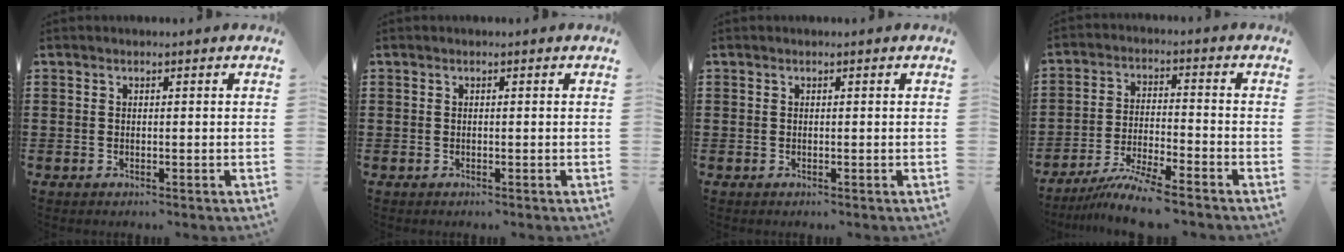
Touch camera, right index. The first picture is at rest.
{"total": 0.0}
{"total": 0.0}
{"total": 7.5, "force": [-6.6, -0.1, 3.6], "torque": [-0.079, -0.011, -0.130]}